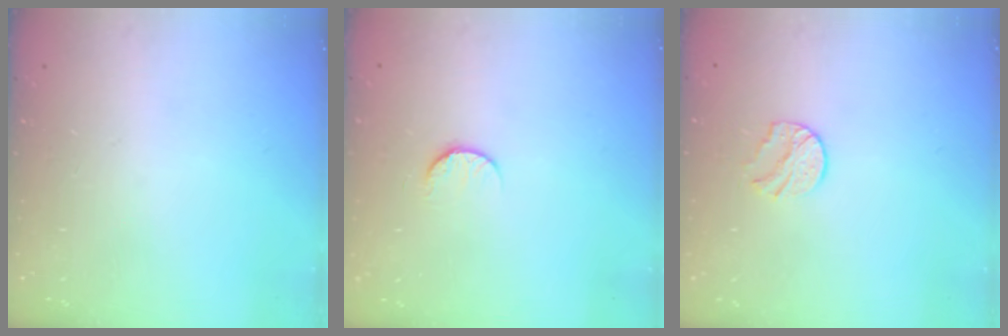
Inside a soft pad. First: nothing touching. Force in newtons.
{"total": 5.8, "press": 5.8, "slide": 0.6}
{"total": 6.4, "press": 6.3, "slide": 0.6}